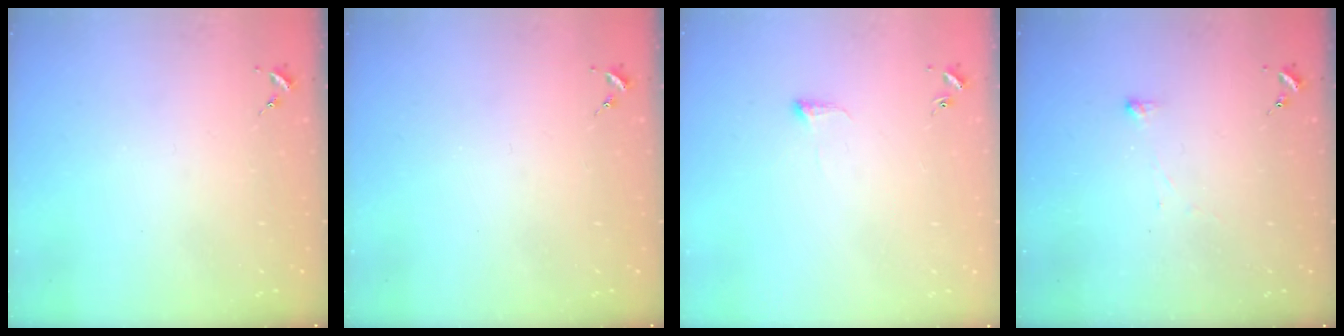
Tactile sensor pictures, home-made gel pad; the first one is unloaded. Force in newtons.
{"total": 0.0}
{"total": 4.8, "press": 4.8, "slide": 0.7}
{"total": 2.9, "press": 2.9, "slide": 0.3}